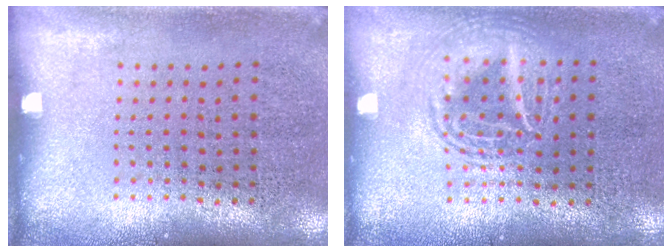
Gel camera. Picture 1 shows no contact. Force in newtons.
{"total": 1.6, "press": 1.6, "slide": 0.2}